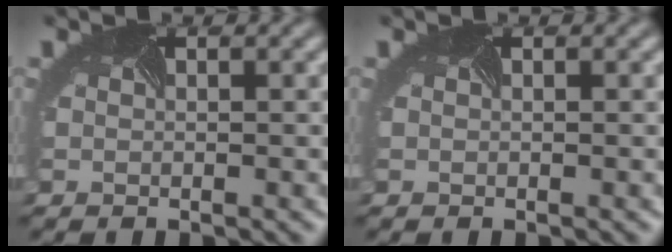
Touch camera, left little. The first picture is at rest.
{"total": 0.0}